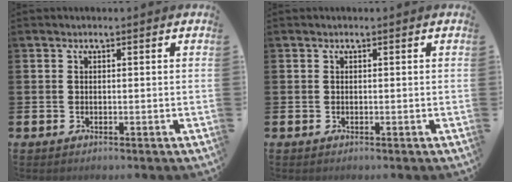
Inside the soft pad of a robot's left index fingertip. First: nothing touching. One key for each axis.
{"total": 0.0}